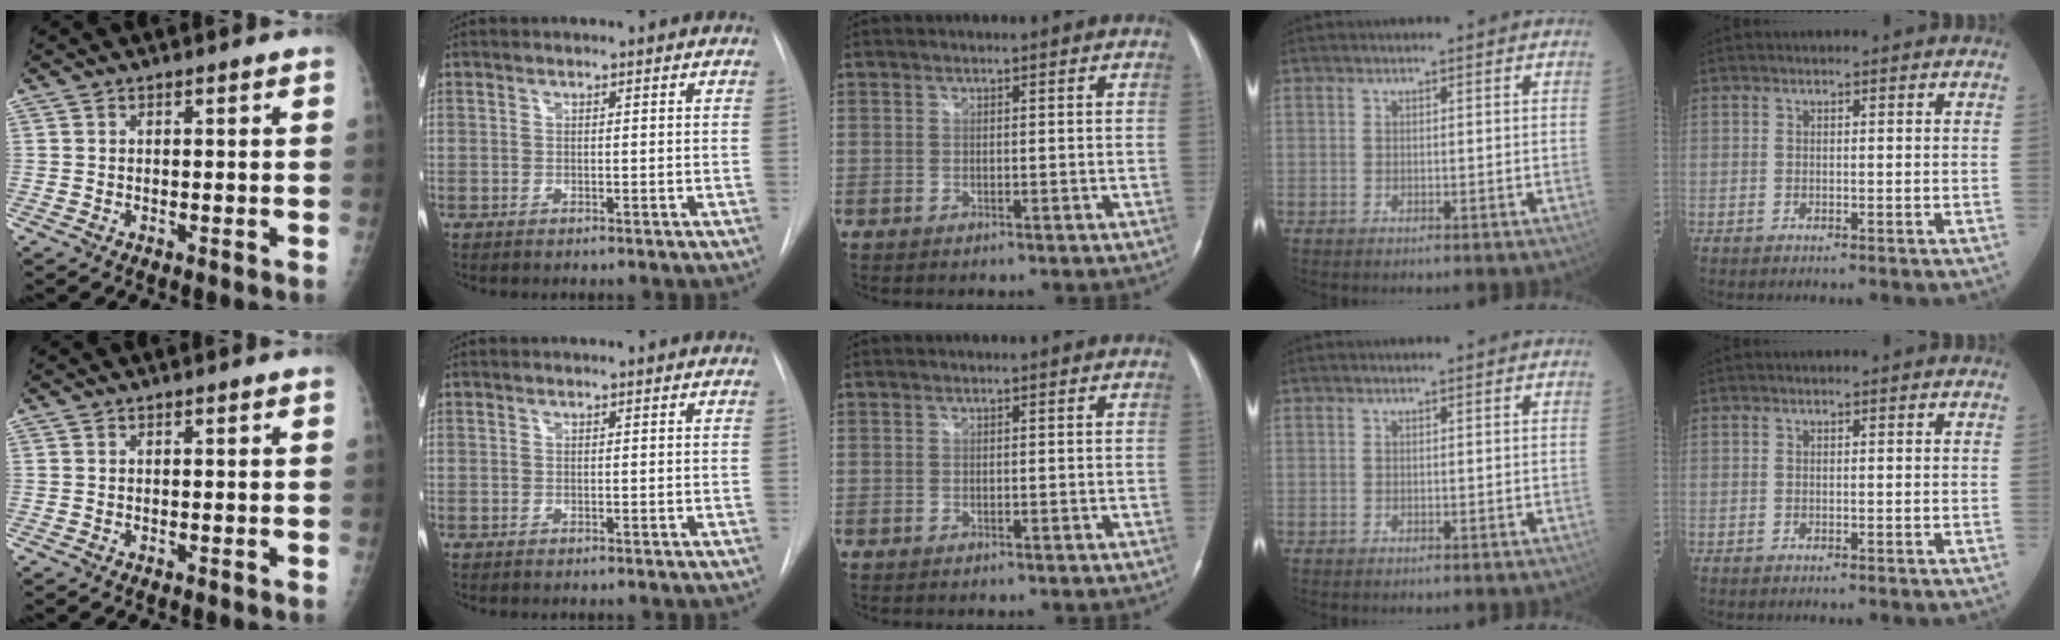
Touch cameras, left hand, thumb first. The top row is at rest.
{}